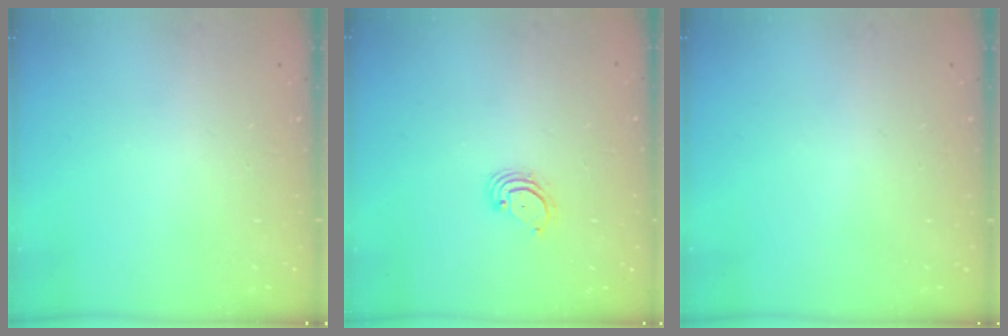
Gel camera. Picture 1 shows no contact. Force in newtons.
{"total": 3.0, "press": 3.0, "slide": 0.3}
{"total": 0.0}